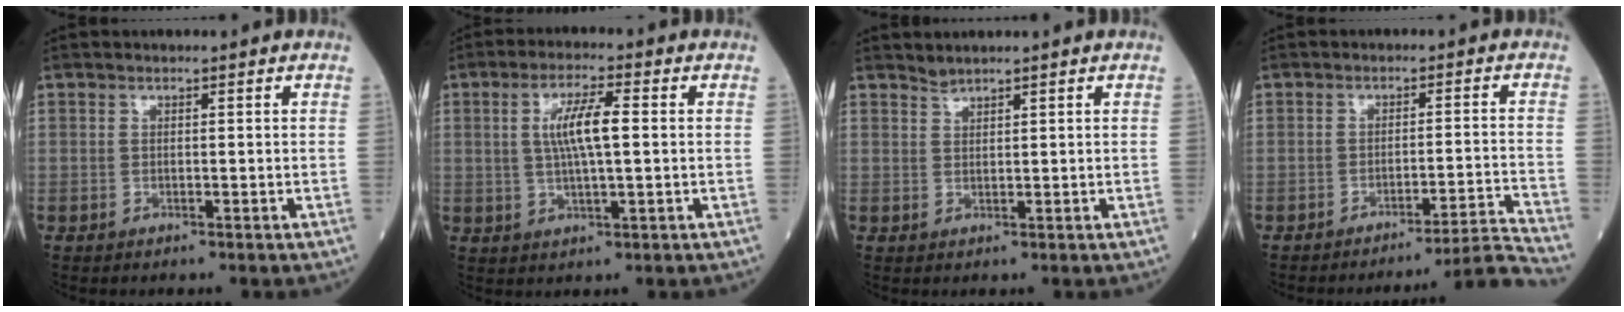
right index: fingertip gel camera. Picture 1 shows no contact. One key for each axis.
{"total": 6.8, "fx": 0.9, "fy": 1.0, "fz": 6.7, "tx": -0.130, "ty": 0.007, "tz": 0.017}
{"total": 1.2, "fx": 1.2, "fy": -0.2, "fz": 0.0, "tx": -0.001, "ty": 0.000, "tz": 0.025}
{"total": 9.3, "fx": -8.5, "fy": -3.7, "fz": 0.8, "tx": 0.013, "ty": 0.001, "tz": -0.120}